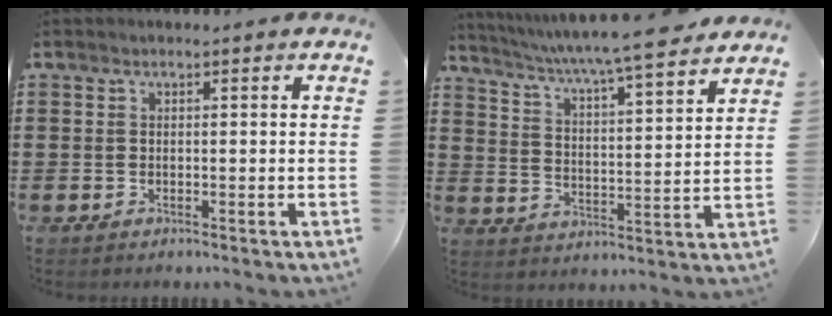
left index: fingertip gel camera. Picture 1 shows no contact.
{"total": 5.5, "force": [5.0, -0.9, 2.2], "torque": [-0.064, -0.044, 0.077]}